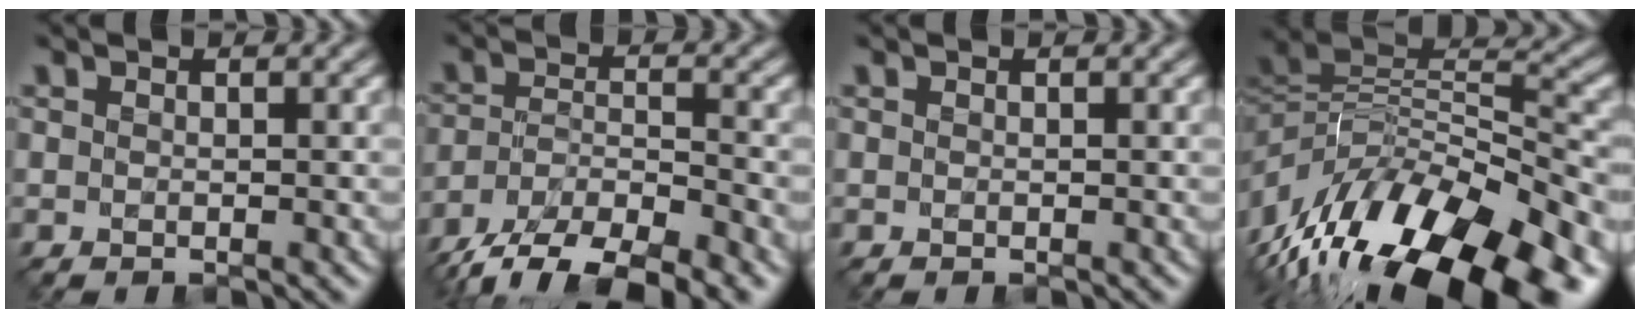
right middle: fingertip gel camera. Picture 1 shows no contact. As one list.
[{"total": 9.6, "force": [-7.6, 2.9, 5.0], "torque": [-0.088, -0.011, -0.137]}, {"total": 0.0}, {"total": 14.8, "force": [-7.7, 5.9, 11.1], "torque": [-0.204, 0.011, -0.127]}]